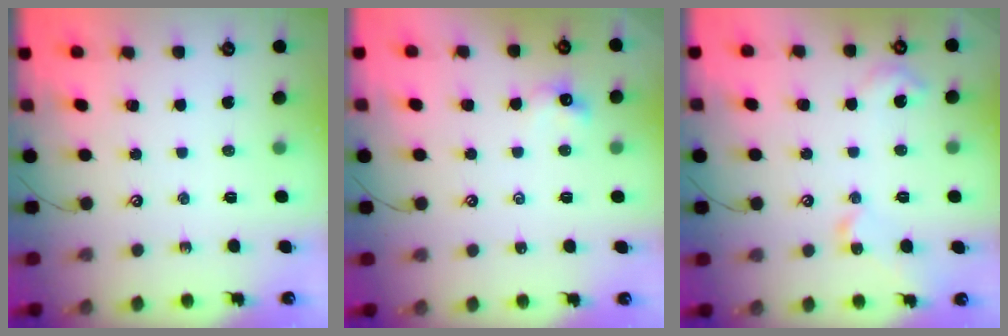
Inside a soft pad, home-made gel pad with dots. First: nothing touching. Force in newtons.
{"total": 2.2, "press": 2.1, "slide": 0.7}
{"total": 5.4, "press": 5.4, "slide": 0.7}